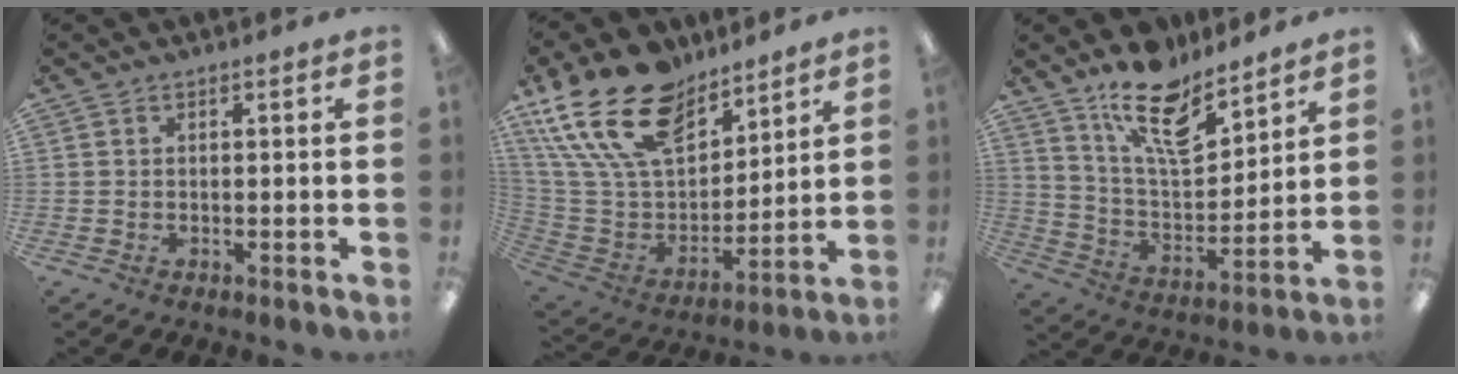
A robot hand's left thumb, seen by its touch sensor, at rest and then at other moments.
{"total": 23.0, "force": [14.4, 13.0, 12.2], "torque": [-0.267, -0.083, 0.266]}
{"total": 16.1, "force": [12.0, 6.1, 8.9], "torque": [-0.149, -0.075, 0.209]}